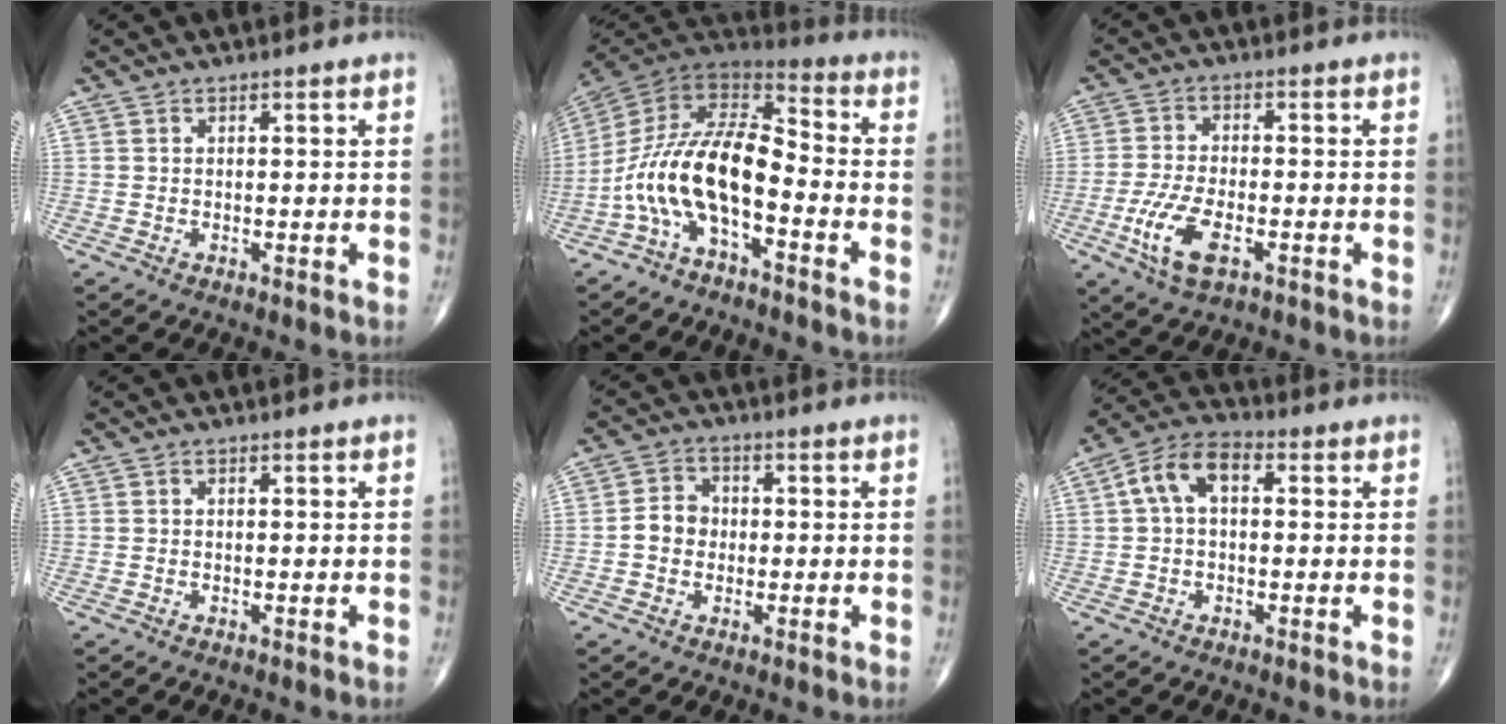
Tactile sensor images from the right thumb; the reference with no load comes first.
{"total": 15.9, "force": [-5.4, 7.0, 13.2], "torque": [-0.246, 0.074, -0.107]}
{"total": 8.9, "force": [-3.6, 4.0, 7.1], "torque": [-0.155, 0.006, -0.065]}
{"total": 0.0}
{"total": 4.7, "force": [-0.6, 4.0, 2.3], "torque": [-0.029, 0.017, -0.019]}
{"total": 8.1, "force": [1.2, 4.8, 6.5], "torque": [-0.119, 0.029, 0.013]}